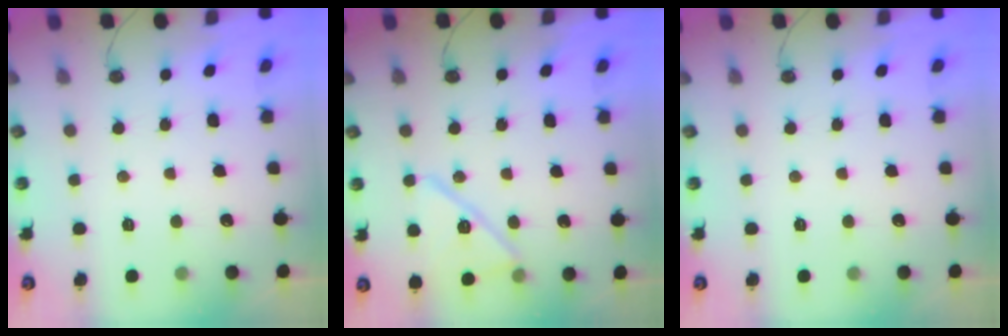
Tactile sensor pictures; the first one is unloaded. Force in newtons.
{"total": 13.3, "press": 13.3, "slide": 0.5}
{"total": 0.0}